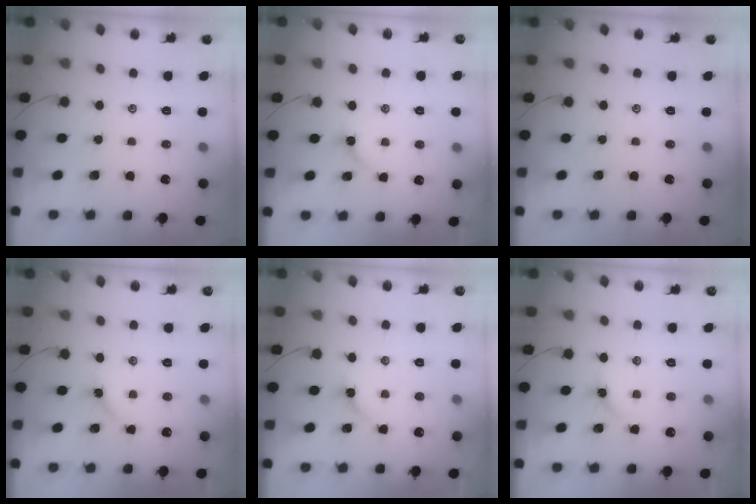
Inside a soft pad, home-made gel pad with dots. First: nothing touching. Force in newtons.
{"total": 3.3, "press": 3.2, "slide": 0.5}
{"total": 0.0}
{"total": 3.8, "press": 3.8, "slide": 0.5}
{"total": 3.3, "press": 3.3, "slide": 0.6}
{"total": 3.3, "press": 3.2, "slide": 0.4}